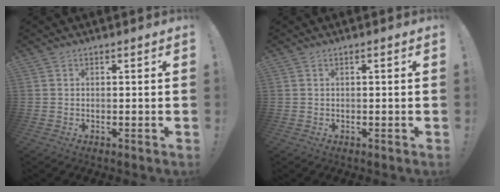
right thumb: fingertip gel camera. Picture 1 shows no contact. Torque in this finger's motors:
{"motor_torque": [0.05, 0.05, 0.15, -0.14, -0.06]}